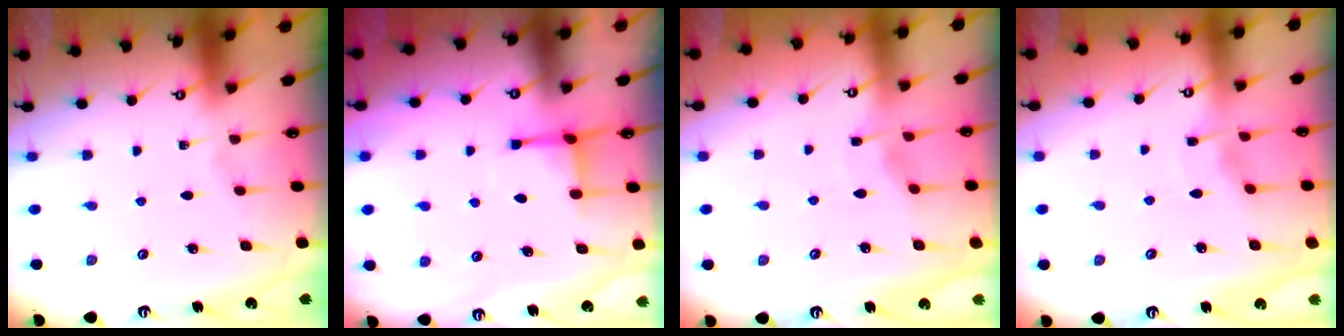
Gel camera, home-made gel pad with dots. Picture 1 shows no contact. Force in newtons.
{"total": 3.1, "press": 3.0, "slide": 0.8}
{"total": 2.4, "press": 2.4, "slide": 0.3}
{"total": 2.4, "press": 2.4, "slide": 0.3}